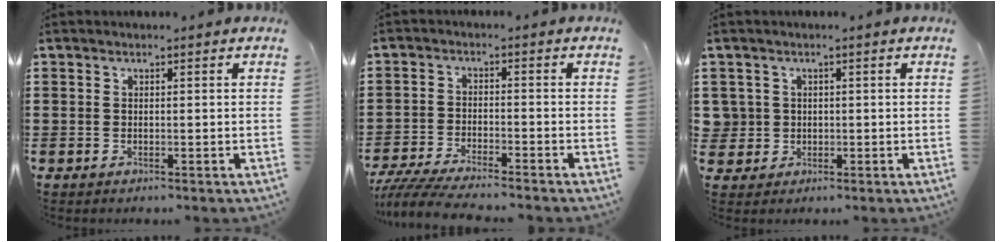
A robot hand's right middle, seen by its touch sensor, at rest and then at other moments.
{"total": 4.8, "force": [-4.6, 0.1, 1.5], "torque": [-0.047, -0.014, -0.094]}
{"total": 2.9, "force": [0.1, 2.9, 0.2], "torque": [-0.020, 0.008, -0.002]}